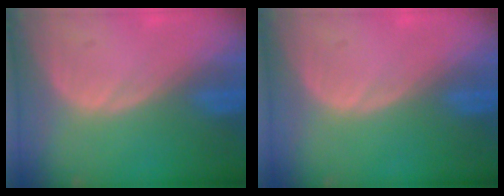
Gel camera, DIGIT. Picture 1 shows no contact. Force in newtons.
{"total": 0.0}